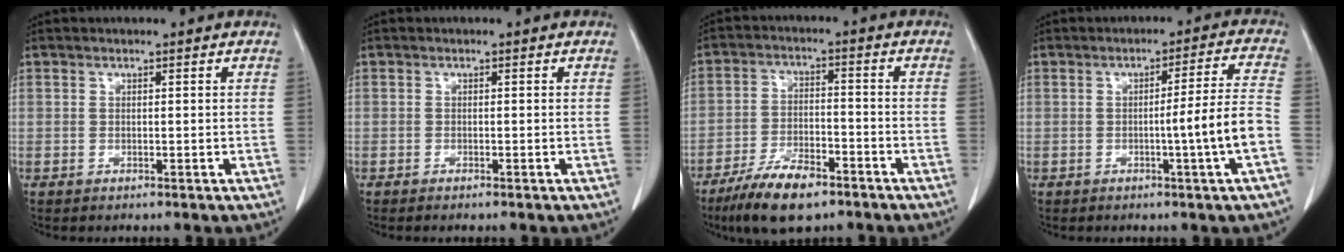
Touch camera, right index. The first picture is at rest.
{"total": 0.9, "force": [-0.8, 0.0, 0.5], "torque": [-0.011, -0.002, -0.011]}
{"total": 10.1, "force": [-7.2, 3.1, 6.4], "torque": [-0.118, -0.011, -0.129]}
{"total": 7.8, "force": [-2.4, -1.5, 7.3], "torque": [-0.097, -0.002, -0.036]}